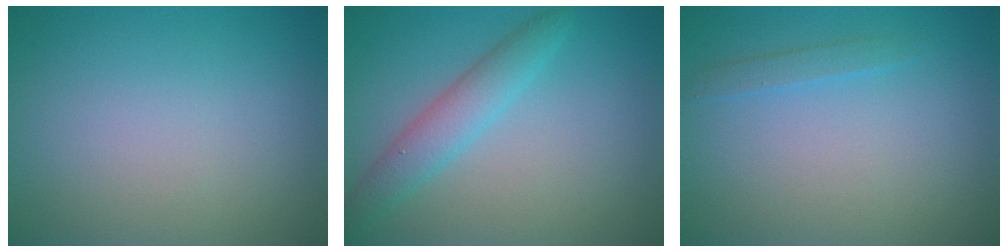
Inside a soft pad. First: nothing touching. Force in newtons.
{"total": 3.2, "press": 3.2, "slide": 0.0}
{"total": 1.0, "press": 1.0, "slide": 0.1}